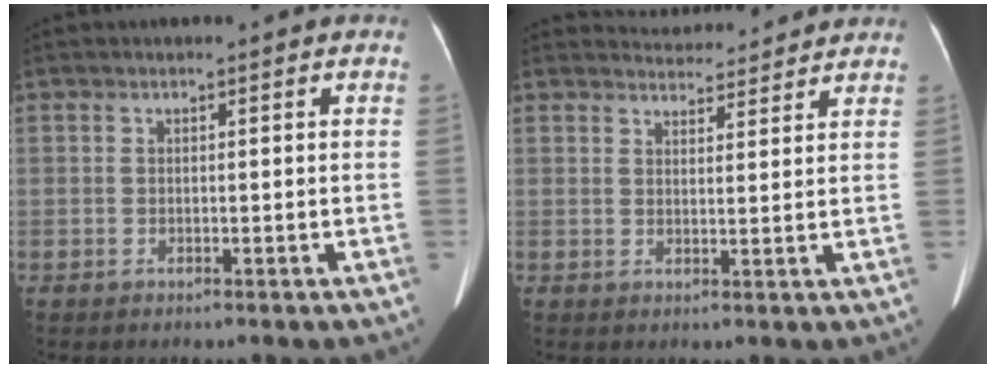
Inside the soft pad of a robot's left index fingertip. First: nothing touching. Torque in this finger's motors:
{"motor_torque": [-0.05, -0.39, -0.07, -0.04]}